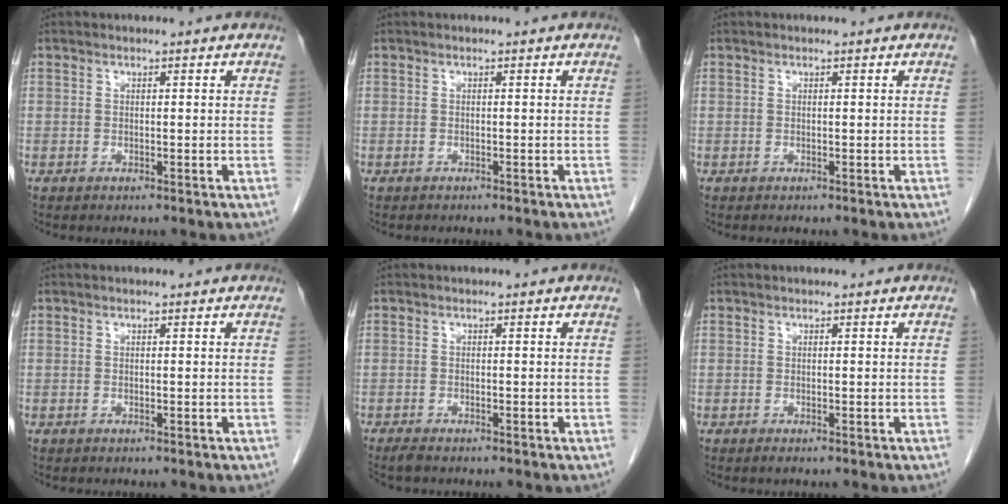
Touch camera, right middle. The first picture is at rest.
{"total": 1.0, "force": [-0.8, 0.3, 0.3], "torque": [-0.013, -0.001, -0.010]}
{"total": 0.0}
{"total": 0.0}
{"total": 1.9, "force": [-1.6, 0.3, 0.9], "torque": [-0.020, -0.006, -0.026]}
{"total": 0.5, "force": [-0.4, 0.1, 0.3], "torque": [-0.005, -0.001, -0.005]}